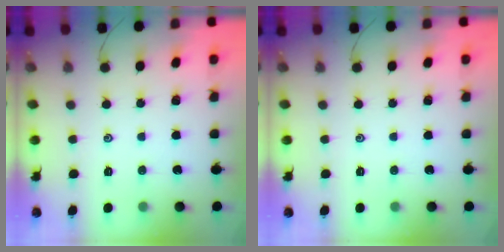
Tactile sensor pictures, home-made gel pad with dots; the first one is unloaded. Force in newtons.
{"total": 0.0}